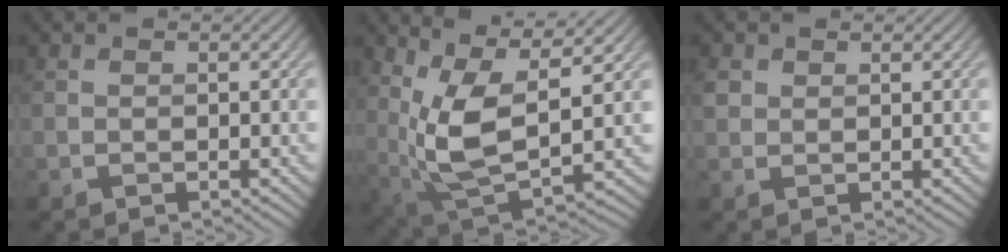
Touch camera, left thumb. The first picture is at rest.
{"total": 9.7, "force": [2.8, 3.5, 8.6], "torque": [-0.205, -0.003, 0.060]}
{"total": 1.4, "force": [0.9, 1.1, 0.3], "torque": [-0.010, 0.002, 0.015]}